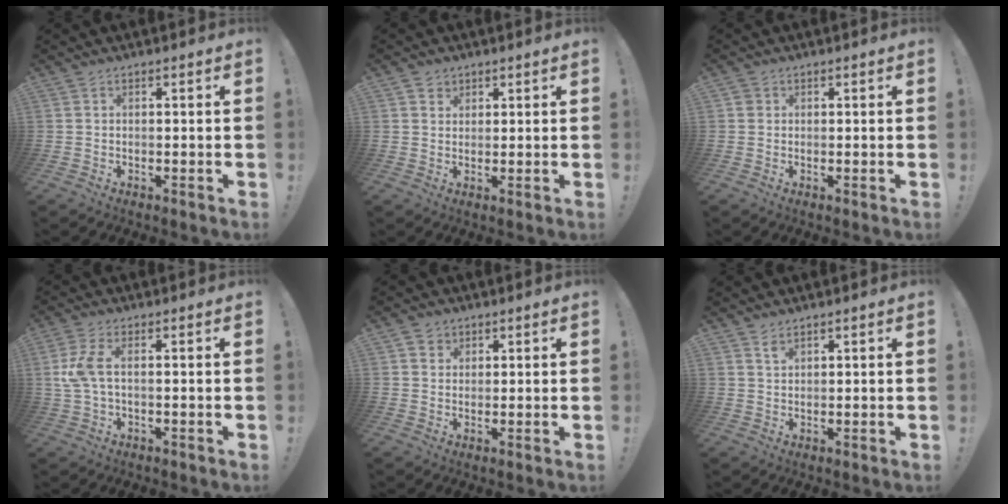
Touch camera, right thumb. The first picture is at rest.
{"total": 2.4, "force": [1.5, 1.9, 0.0], "torque": [0.000, -0.005, 0.027]}
{"total": 1.1, "force": [0.5, 1.0, 0.3], "torque": [-0.005, 0.002, 0.009]}
{"total": 6.6, "force": [0.6, 2.6, 6.0], "torque": [-0.130, -0.005, 0.012]}
{"total": 2.7, "force": [1.5, 2.2, 0.2], "torque": [-0.005, -0.003, 0.027]}
{"total": 1.7, "force": [1.4, 0.7, 0.6], "torque": [0.003, -0.012, 0.024]}